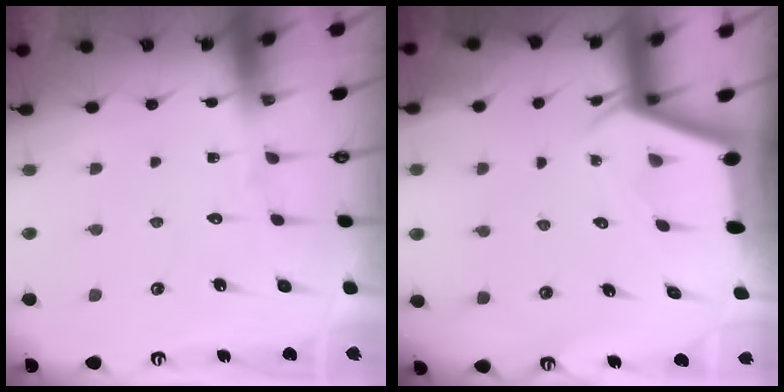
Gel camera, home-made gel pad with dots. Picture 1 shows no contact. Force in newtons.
{"total": 2.3, "press": 2.2, "slide": 0.3}